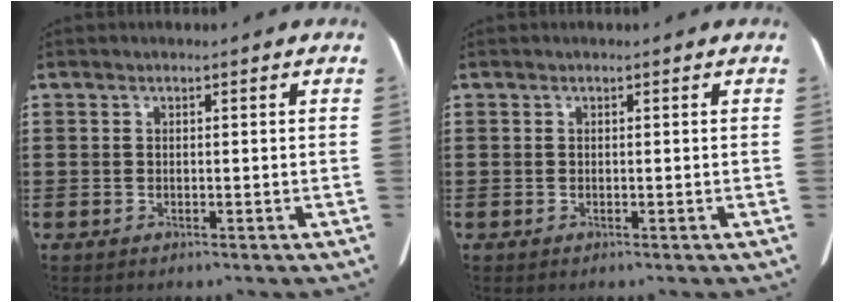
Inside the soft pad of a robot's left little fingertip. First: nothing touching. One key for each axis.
{"total": 0.0}